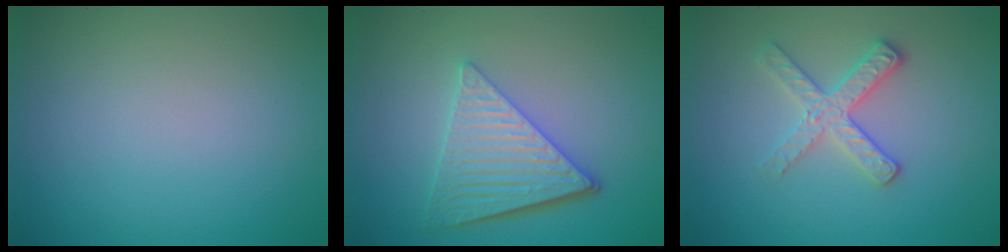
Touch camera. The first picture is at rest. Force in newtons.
{"total": 5.6, "press": 4.2, "slide": 3.6}
{"total": 2.7, "press": 2.6, "slide": 0.9}